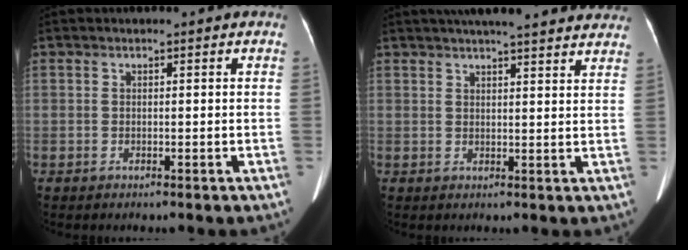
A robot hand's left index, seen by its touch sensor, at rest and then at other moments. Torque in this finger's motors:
{"motor_torque": [0.57, -0.87, 0.18, 0.07]}